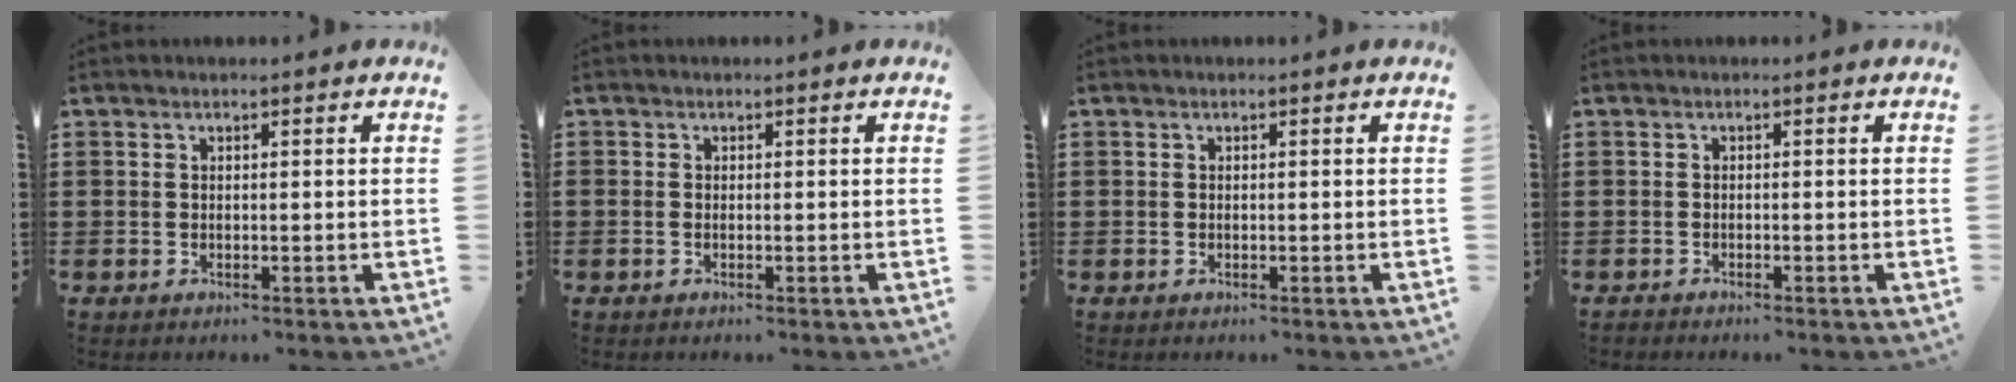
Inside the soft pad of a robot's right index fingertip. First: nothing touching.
{"total": 0.0}
{"total": 0.0}
{"total": 0.6, "force": [-0.5, 0.2, 0.0], "torque": [0.000, 0.002, -0.013]}